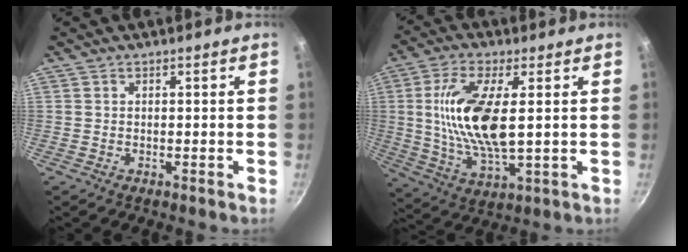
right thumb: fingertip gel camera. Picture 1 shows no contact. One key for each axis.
{"total": 15.3, "fx": 2.0, "fy": 5.9, "fz": 14.0, "tx": -0.276, "ty": -0.008, "tz": 0.038}